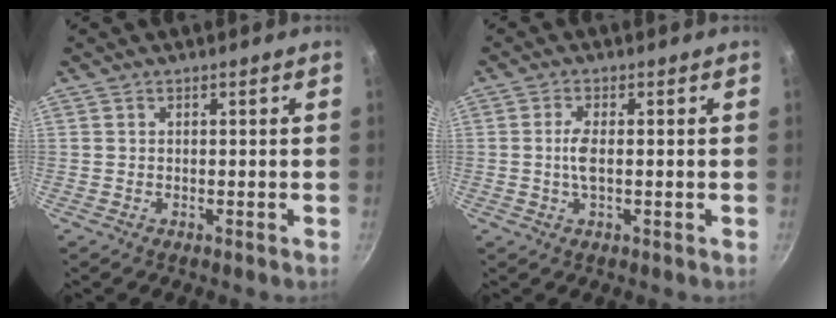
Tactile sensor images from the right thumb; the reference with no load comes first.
{"total": 3.2, "force": [-0.2, 1.0, 3.1], "torque": [-0.073, 0.002, -0.006]}